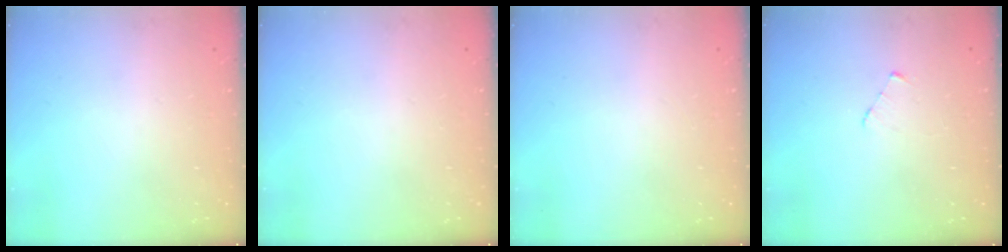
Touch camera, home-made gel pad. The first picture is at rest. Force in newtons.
{"total": 0.0}
{"total": 0.0}
{"total": 2.7, "press": 2.7, "slide": 0.3}